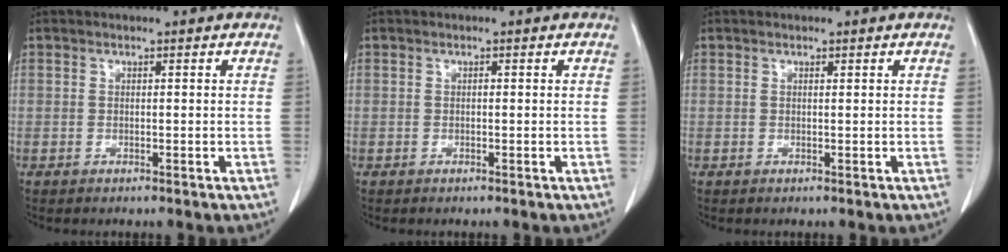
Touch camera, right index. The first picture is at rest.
{"total": 0.0}
{"total": 0.0}